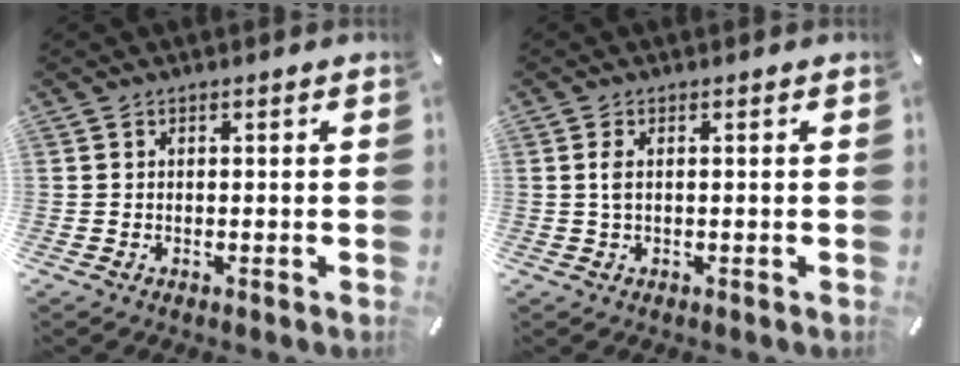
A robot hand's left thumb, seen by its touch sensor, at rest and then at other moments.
{"total": 1.9, "force": [0.1, 0.6, 1.8], "torque": [-0.043, -0.001, -0.002]}